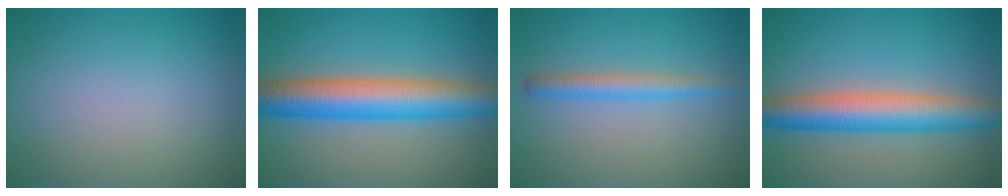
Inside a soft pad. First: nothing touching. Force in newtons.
{"total": 8.2, "press": 8.2, "slide": 0.3}
{"total": 2.2, "press": 2.2, "slide": 0.2}
{"total": 6.8, "press": 6.8, "slide": 0.2}